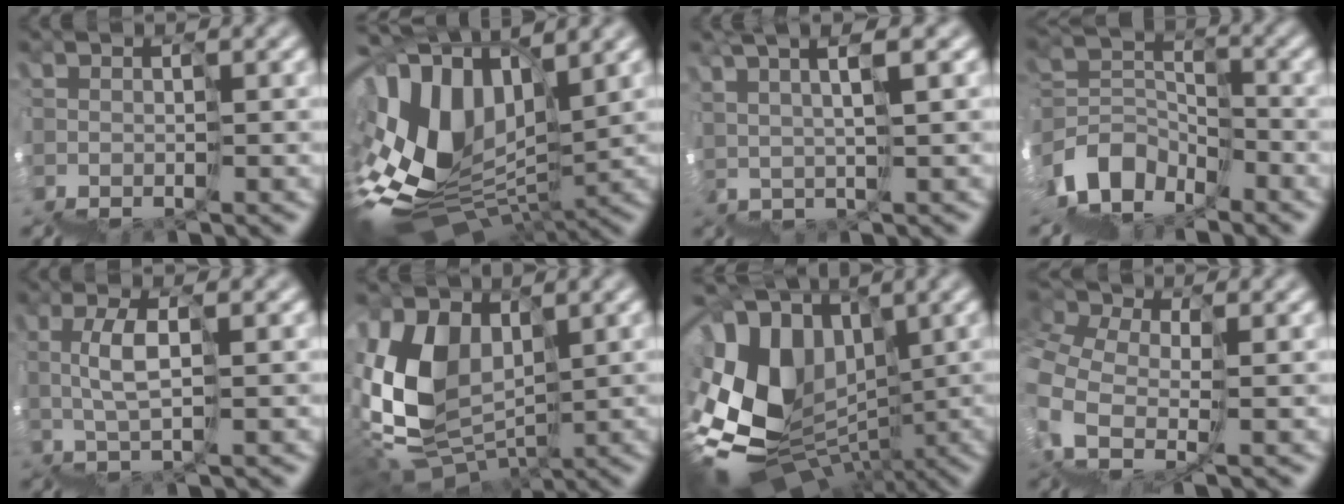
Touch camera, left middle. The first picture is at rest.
{"total": 9.6, "force": [4.1, 5.3, 6.9], "torque": [-0.159, 0.047, 0.070]}
{"total": 5.0, "force": [4.0, 1.0, 2.8], "torque": [-0.011, 0.038, 0.073]}
{"total": 2.9, "force": [-2.2, 1.6, -1.1], "torque": [0.028, 0.029, -0.059]}
{"total": 2.8, "force": [2.8, -0.6, 0.1], "torque": [0.001, 0.028, 0.048]}
{"total": 5.7, "force": [4.1, 3.4, 2.1], "torque": [-0.064, 0.021, 0.074]}
{"total": 9.6, "force": [3.2, 7.2, 5.5], "torque": [-0.136, 0.035, 0.059]}
{"total": 3.7, "force": [2.3, 2.3, 1.6], "torque": [-0.047, 0.016, 0.035]}